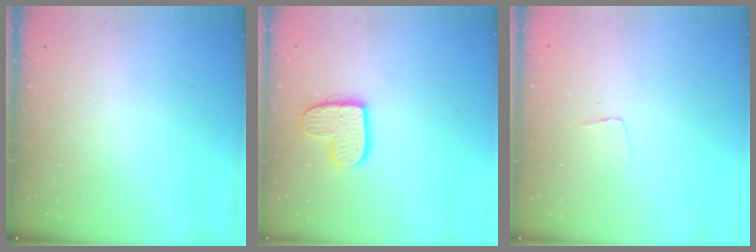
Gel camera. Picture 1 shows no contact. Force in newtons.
{"total": 12.2, "press": 12.1, "slide": 1.1}
{"total": 3.3, "press": 3.3, "slide": 0.2}